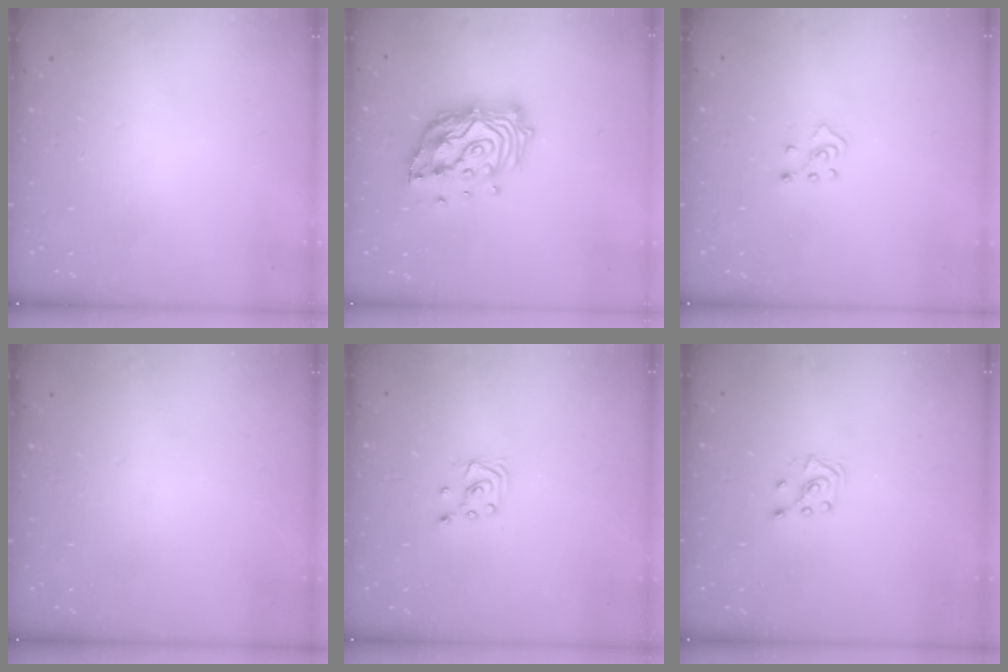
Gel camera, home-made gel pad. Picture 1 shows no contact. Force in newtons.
{"total": 17.0, "press": 16.8, "slide": 2.2}
{"total": 2.3, "press": 2.3, "slide": 0.5}
{"total": 0.0}
{"total": 2.0, "press": 2.0, "slide": 0.2}
{"total": 4.4, "press": 4.3, "slide": 0.6}